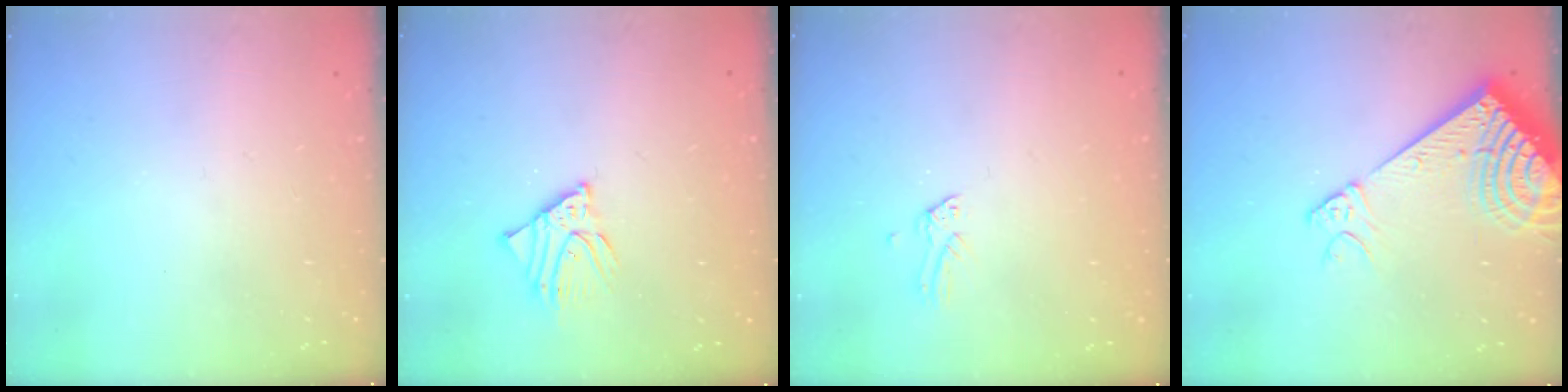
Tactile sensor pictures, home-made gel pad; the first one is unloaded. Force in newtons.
{"total": 5.3, "press": 5.3, "slide": 0.6}
{"total": 0.0}
{"total": 14.7, "press": 14.5, "slide": 2.8}